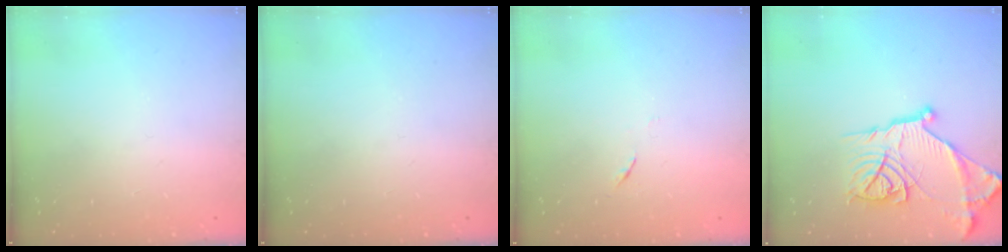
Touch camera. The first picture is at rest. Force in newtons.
{"total": 0.0}
{"total": 3.5, "press": 3.4, "slide": 0.6}
{"total": 18.7, "press": 18.6, "slide": 1.4}